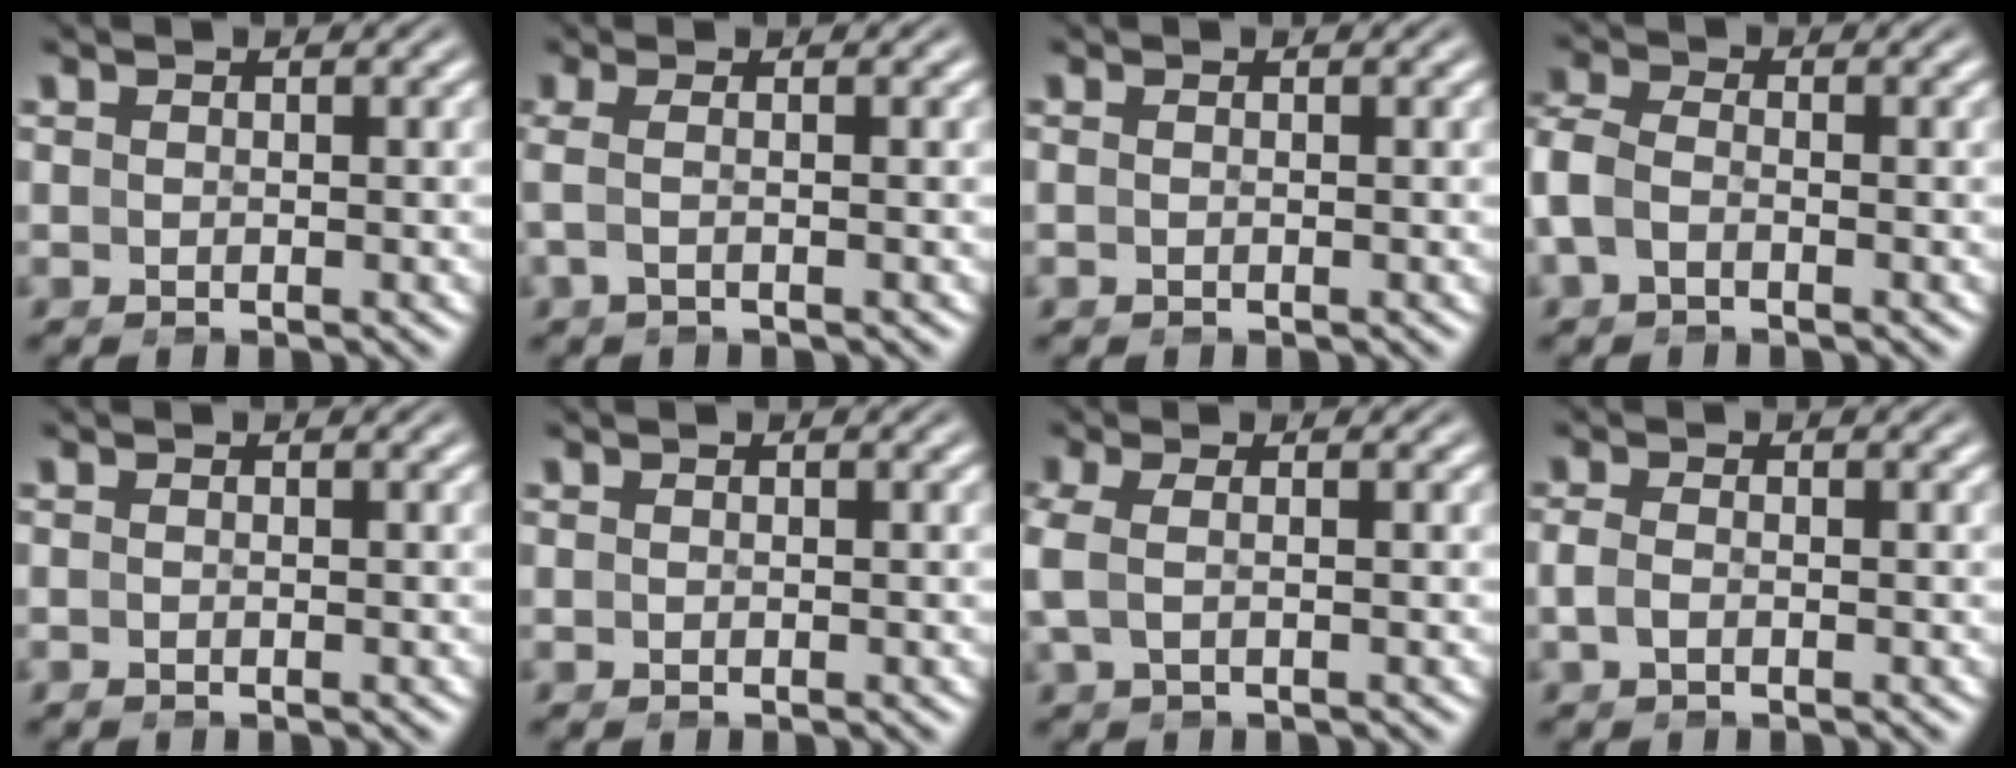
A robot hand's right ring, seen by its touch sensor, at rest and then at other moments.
{"total": 2.1, "force": [-0.9, 0.1, 1.9], "torque": [-0.041, 0.006, -0.014]}
{"total": 0.6, "force": [-0.3, -0.2, 0.4], "torque": [-0.007, 0.002, -0.007]}
{"total": 3.3, "force": [-1.4, 2.3, 1.8], "torque": [-0.058, 0.001, -0.030]}
{"total": 0.6, "force": [-0.5, 0.0, 0.3], "torque": [-0.003, -0.001, -0.011]}
{"total": 0.0}
{"total": 1.7, "force": [-0.2, 0.2, 1.7], "torque": [-0.046, 0.003, 0.000]}
{"total": 1.2, "force": [-0.9, 0.1, 0.8], "torque": [-0.024, -0.003, -0.014]}